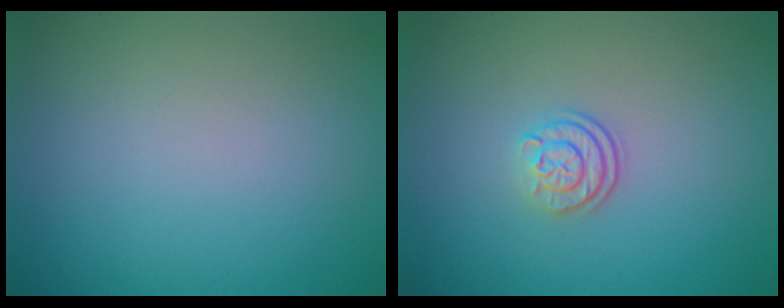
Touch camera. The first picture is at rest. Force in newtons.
{"total": 2.4, "press": 1.8, "slide": 1.5}